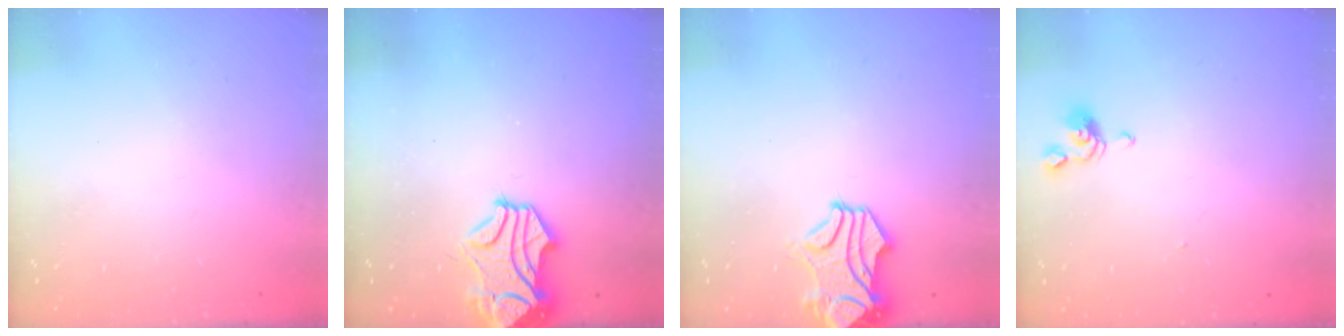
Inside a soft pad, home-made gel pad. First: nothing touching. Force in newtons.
{"total": 2.0, "press": 1.3, "slide": 1.5}
{"total": 1.7, "press": 1.1, "slide": 1.2}
{"total": 0.7, "press": 0.6, "slide": 0.5}